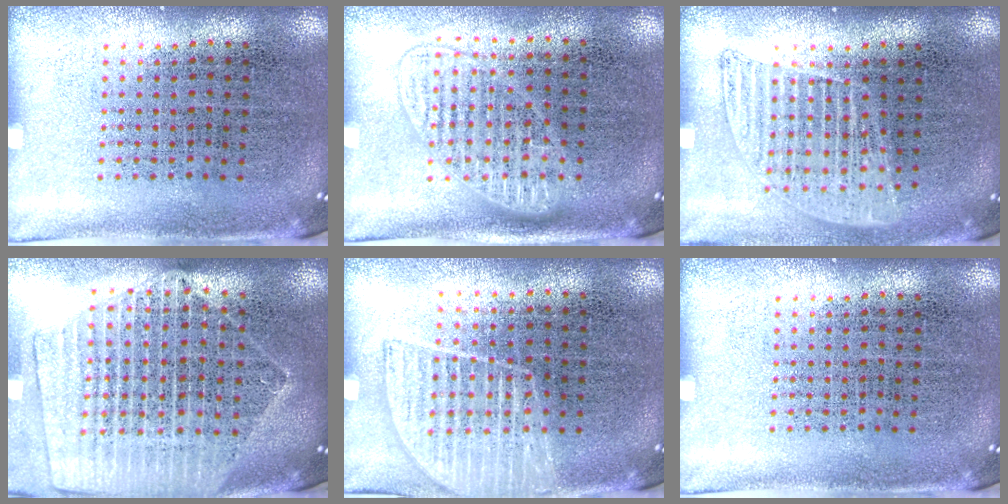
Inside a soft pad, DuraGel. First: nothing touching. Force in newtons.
{"total": 1.4, "press": 1.3, "slide": 0.4}
{"total": 1.2, "press": 1.1, "slide": 0.4}
{"total": 2.2, "press": 2.0, "slide": 1.0}
{"total": 1.4, "press": 1.3, "slide": 0.6}
{"total": 0.0}